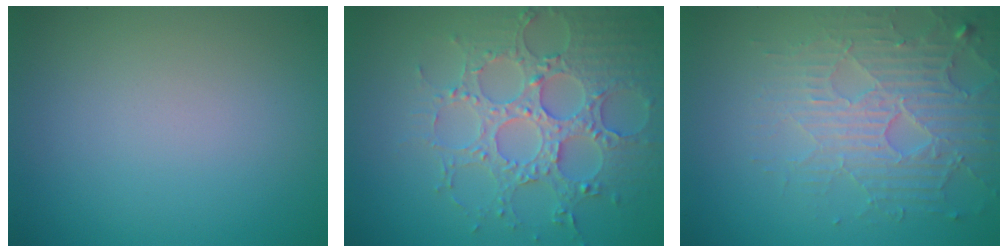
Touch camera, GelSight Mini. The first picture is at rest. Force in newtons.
{"total": 5.8, "press": 5.2, "slide": 2.5}
{"total": 4.2, "press": 4.2, "slide": 0.7}